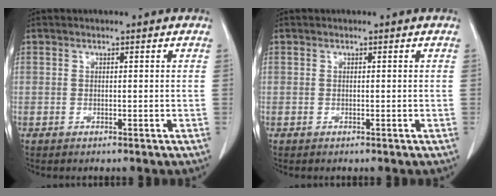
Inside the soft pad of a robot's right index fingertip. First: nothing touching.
{"total": 0.0}